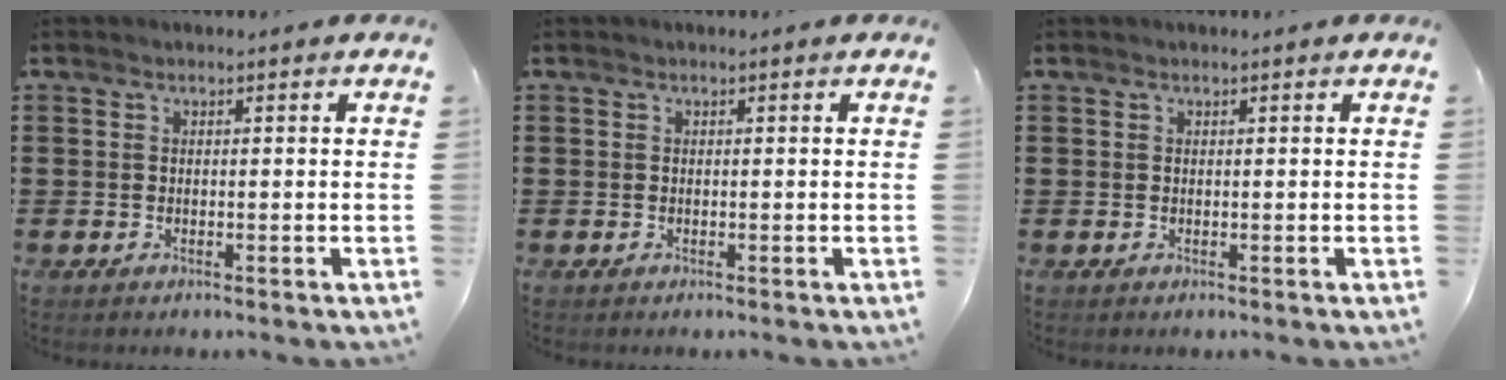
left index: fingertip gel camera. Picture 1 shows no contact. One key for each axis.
{"total": 0.0}
{"total": 0.0}